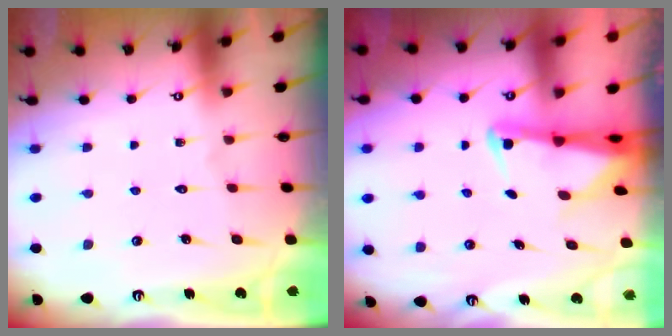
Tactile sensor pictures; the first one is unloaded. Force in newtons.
{"total": 2.7, "press": 2.7, "slide": 0.4}